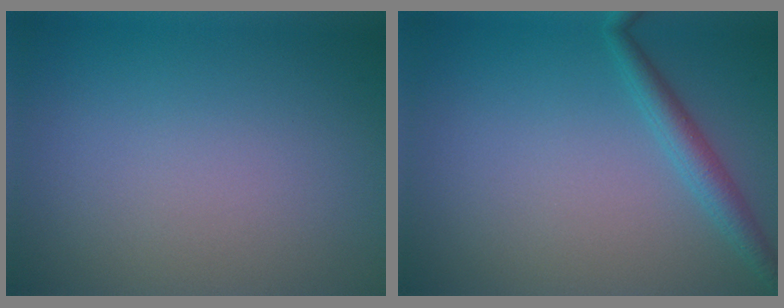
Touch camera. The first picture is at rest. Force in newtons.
{"total": 2.3, "press": 2.3, "slide": 0.1}